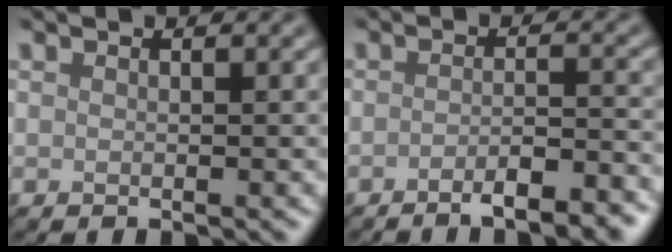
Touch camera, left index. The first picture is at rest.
{"total": 5.0, "force": [-3.3, 1.3, 3.6], "torque": [-0.041, 0.007, -0.045]}